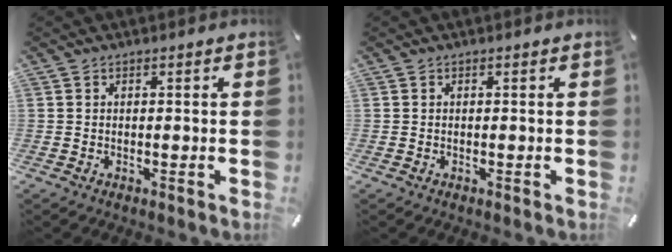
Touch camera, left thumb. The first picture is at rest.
{"total": 0.0}